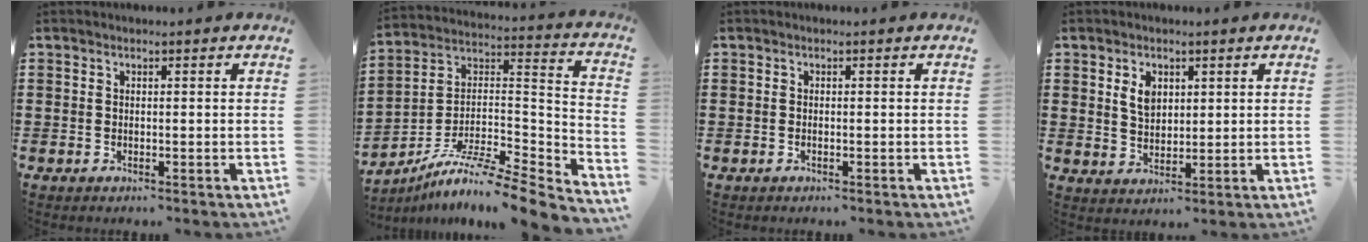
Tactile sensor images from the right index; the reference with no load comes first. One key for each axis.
{"total": 8.7, "fx": -7.1, "fy": 1.0, "fz": 5.0, "tx": -0.093, "ty": -0.006, "tz": -0.145}
{"total": 0.0}
{"total": 3.8, "fx": 1.5, "fy": 2.5, "fz": 2.5, "tx": -0.058, "ty": 0.009, "tz": 0.026}